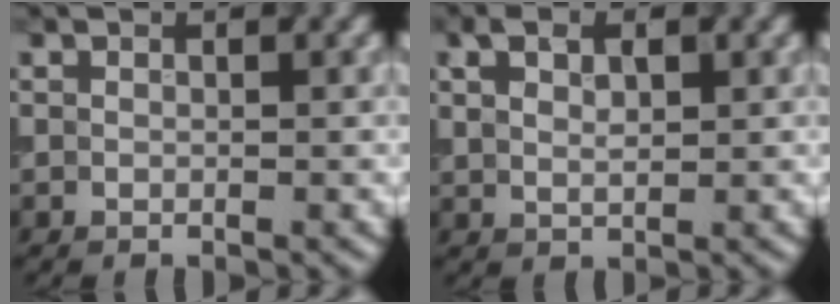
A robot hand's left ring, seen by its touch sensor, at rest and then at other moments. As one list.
[{"total": 2.7, "force": [1.1, 1.4, 2.0], "torque": [-0.042, 0.003, 0.024]}]